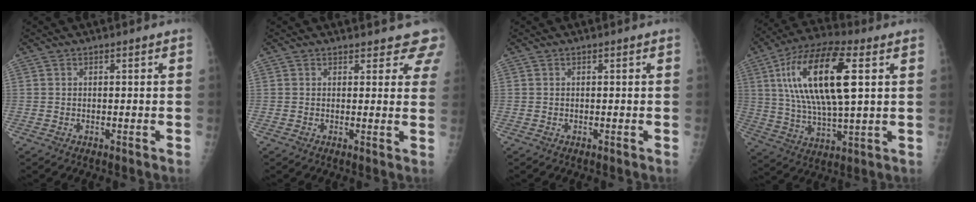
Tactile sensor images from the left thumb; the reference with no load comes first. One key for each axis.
{"total": 5.6, "fx": 5.1, "fy": 2.2, "fz": 0.4, "tx": 0.039, "ty": -0.023, "tz": 0.030}
{"total": 0.0}
{"total": 20.3, "fx": 5.5, "fy": 6.8, "fz": 18.3, "tx": -0.349, "ty": 0.001, "tz": 0.096}